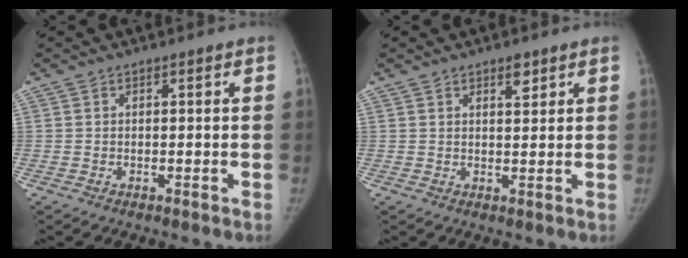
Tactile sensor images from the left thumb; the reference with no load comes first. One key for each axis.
{"total": 2.5, "fx": 1.7, "fy": 1.0, "fz": 1.6, "tx": -0.014, "ty": -0.011, "tz": 0.026}